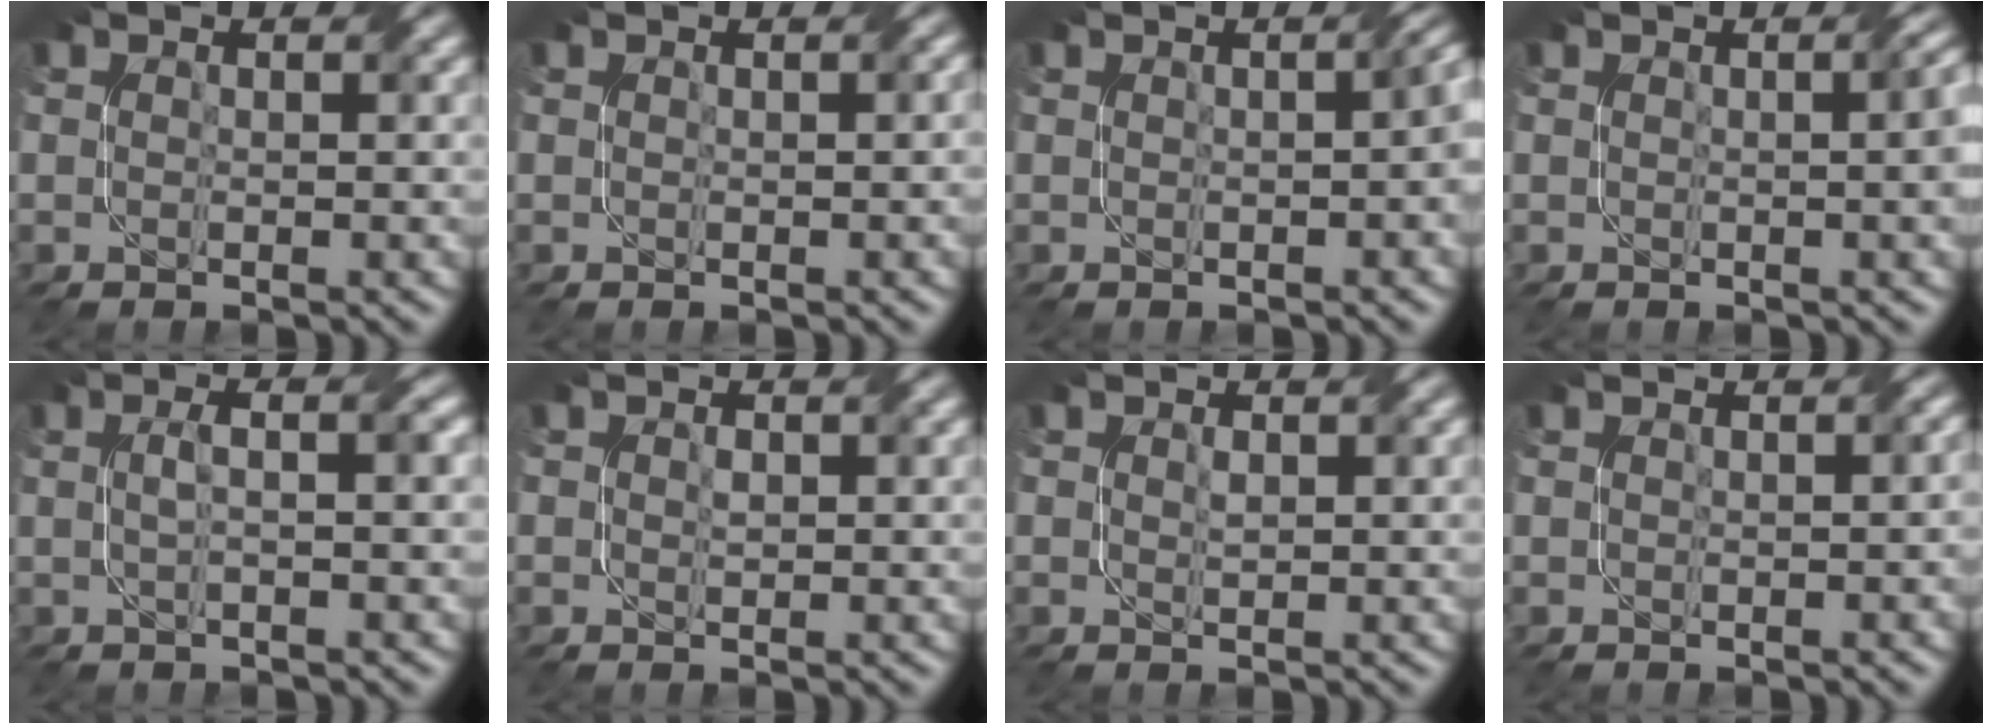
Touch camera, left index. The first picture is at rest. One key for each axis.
{"total": 0.6, "fx": 0.3, "fy": 0.1, "fz": 0.5, "tx": -0.007, "ty": 0.004, "tz": 0.001}
{"total": 3.0, "fx": -0.1, "fy": 1.0, "fz": 2.8, "tx": -0.024, "ty": 0.011, "tz": 0.005}
{"total": 3.7, "fx": 0.3, "fy": 1.3, "fz": 3.5, "tx": -0.023, "ty": 0.014, "tz": 0.003}
{"total": 2.7, "fx": 0.4, "fy": 0.8, "fz": 2.6, "tx": -0.042, "ty": 0.012, "tz": 0.004}
{"total": 1.2, "fx": 0.2, "fy": 0.8, "fz": 0.8, "tx": -0.010, "ty": -0.003, "tz": 0.006}
{"total": 1.1, "fx": 0.3, "fy": 0.6, "fz": 0.9, "tx": -0.014, "ty": -0.003, "tz": 0.009}
{"total": 1.0, "fx": 0.3, "fy": 0.4, "fz": 0.9, "tx": -0.009, "ty": 0.003, "tz": 0.002}